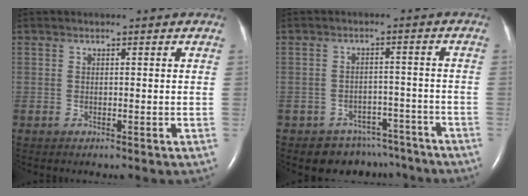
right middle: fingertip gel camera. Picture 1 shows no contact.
{"total": 7.8, "force": [-6.5, 4.3, -0.1], "torque": [0.011, 0.028, -0.075]}